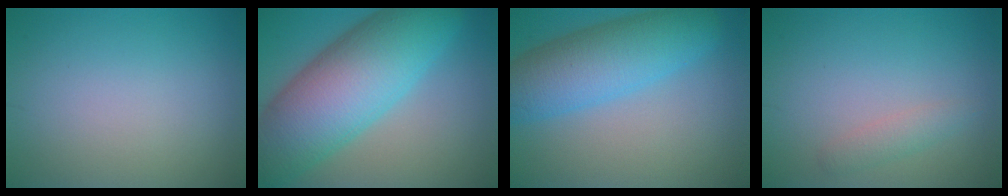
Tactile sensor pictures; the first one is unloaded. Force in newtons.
{"total": 12.8, "press": 12.8, "slide": 0.2}
{"total": 7.9, "press": 7.9, "slide": 0.2}
{"total": 1.5, "press": 1.5, "slide": 0.0}